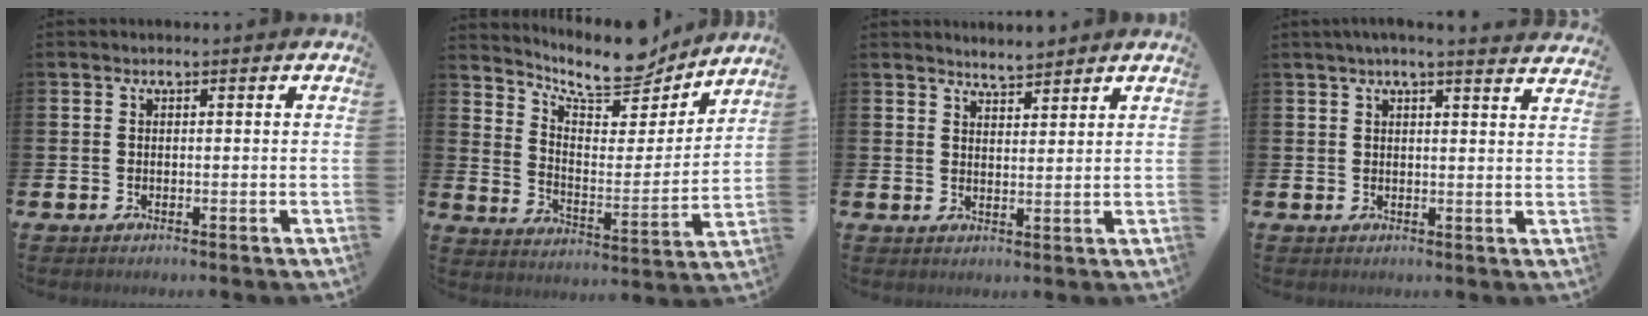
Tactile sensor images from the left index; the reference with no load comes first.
{"total": 10.0, "force": [9.1, 2.7, 2.9], "torque": [-0.076, -0.063, 0.161]}
{"total": 3.7, "force": [3.7, 0.3, -0.1], "torque": [-0.004, -0.018, 0.068]}
{"total": 3.5, "force": [3.3, -0.4, 1.0], "torque": [-0.024, -0.014, 0.058]}